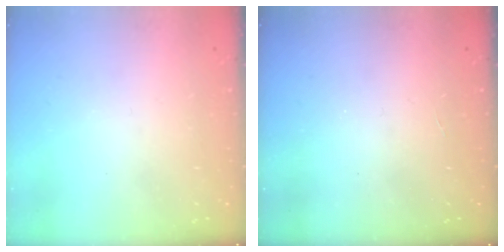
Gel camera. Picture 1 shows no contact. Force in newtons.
{"total": 2.1, "press": 2.1, "slide": 0.4}